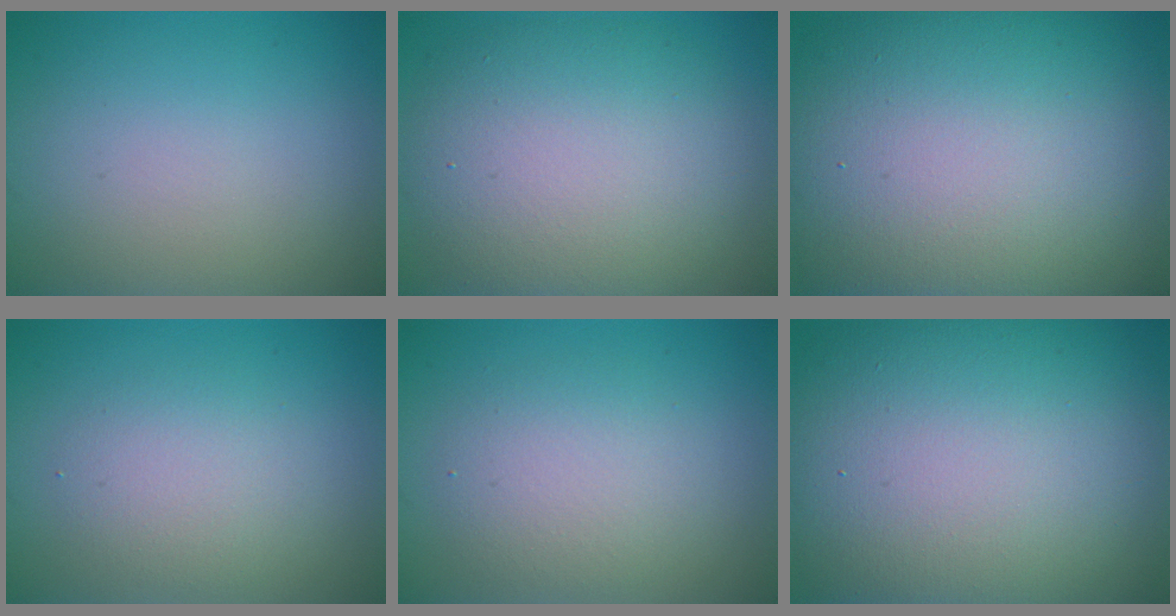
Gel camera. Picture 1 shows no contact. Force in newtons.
{"total": 9.9, "press": 9.9, "slide": 1.0}
{"total": 18.3, "press": 18.3, "slide": 1.0}
{"total": 2.9, "press": 2.9, "slide": 0.2}
{"total": 3.7, "press": 3.6, "slide": 0.3}
{"total": 17.7, "press": 17.7, "slide": 0.9}